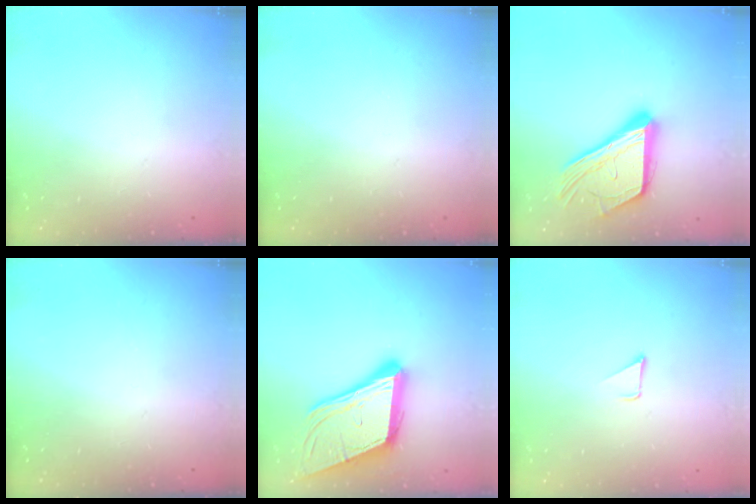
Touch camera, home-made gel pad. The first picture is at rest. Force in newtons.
{"total": 0.0}
{"total": 19.1, "press": 19.0, "slide": 1.9}
{"total": 0.0}
{"total": 21.2, "press": 20.8, "slide": 4.4}
{"total": 1.7, "press": 1.7, "slide": 0.1}